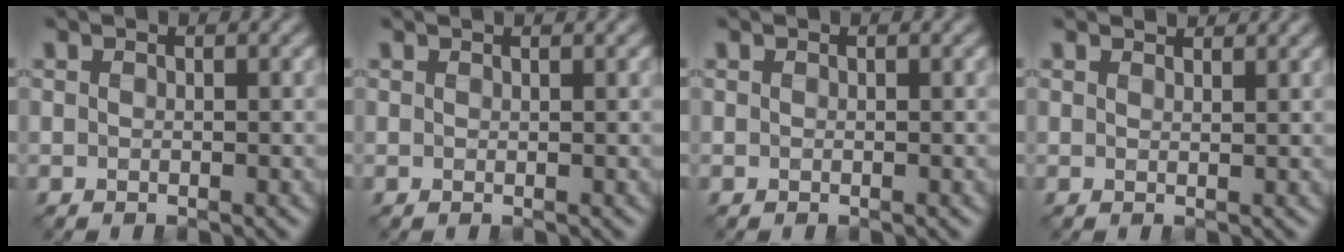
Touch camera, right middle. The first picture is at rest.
{"total": 0.8, "force": [0.7, 0.3, 0.4], "torque": [-0.002, -0.002, 0.003]}
{"total": 0.0}
{"total": 1.4, "force": [1.4, 0.1, 0.1], "torque": [-0.003, 0.002, 0.020]}